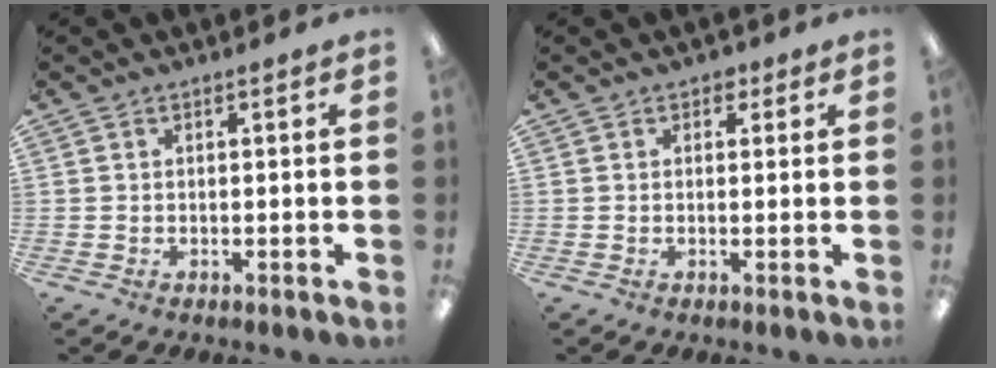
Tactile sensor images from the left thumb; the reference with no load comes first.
{"total": 1.6, "force": [0.8, 1.2, 0.7], "torque": [0.002, -0.003, 0.011]}